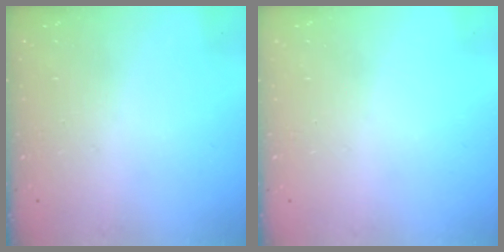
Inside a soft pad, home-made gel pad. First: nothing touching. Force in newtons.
{"total": 0.0}